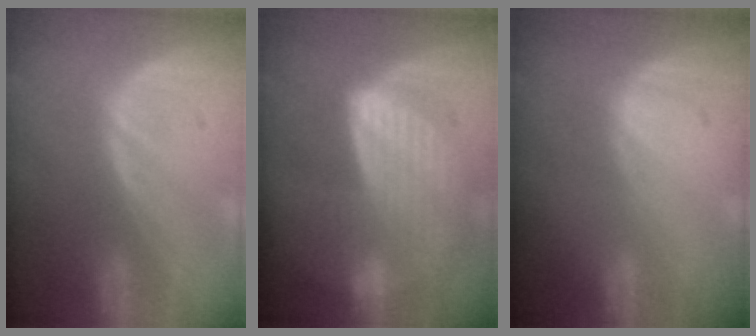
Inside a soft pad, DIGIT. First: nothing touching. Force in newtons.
{"total": 7.1, "press": 7.0, "slide": 1.1}
{"total": 0.0}